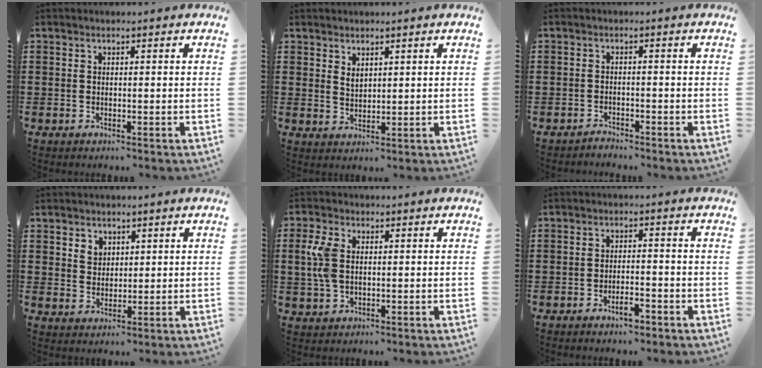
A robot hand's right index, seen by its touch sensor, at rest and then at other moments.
{"total": 1.9, "force": [1.4, 1.0, 0.7], "torque": [-0.016, 0.002, 0.027]}
{"total": 1.4, "force": [-1.4, 0.1, -0.1], "torque": [-0.003, 0.005, -0.030]}
{"total": 2.7, "force": [1.7, 2.1, 0.3], "torque": [-0.007, 0.005, 0.030]}
{"total": 5.2, "force": [0.8, 3.2, 4.1], "torque": [-0.107, 0.005, 0.008]}
{"total": 3.1, "force": [-2.2, 0.8, 2.1], "torque": [-0.035, 0.004, -0.041]}